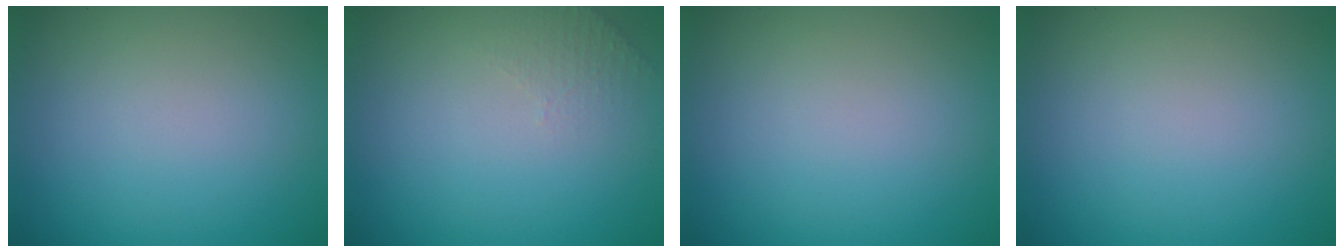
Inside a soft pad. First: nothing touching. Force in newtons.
{"total": 1.3, "press": 1.2, "slide": 0.3}
{"total": 0.0}
{"total": 0.0}